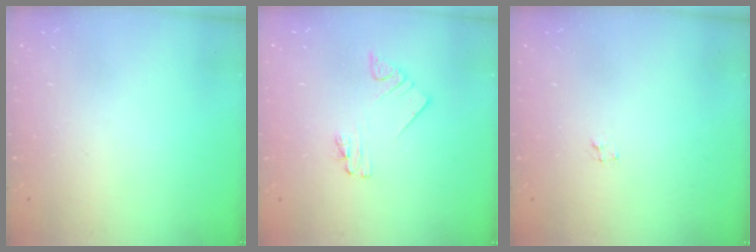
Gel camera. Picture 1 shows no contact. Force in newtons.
{"total": 2.0, "press": 2.0, "slide": 0.3}
{"total": 1.2, "press": 1.2, "slide": 0.1}